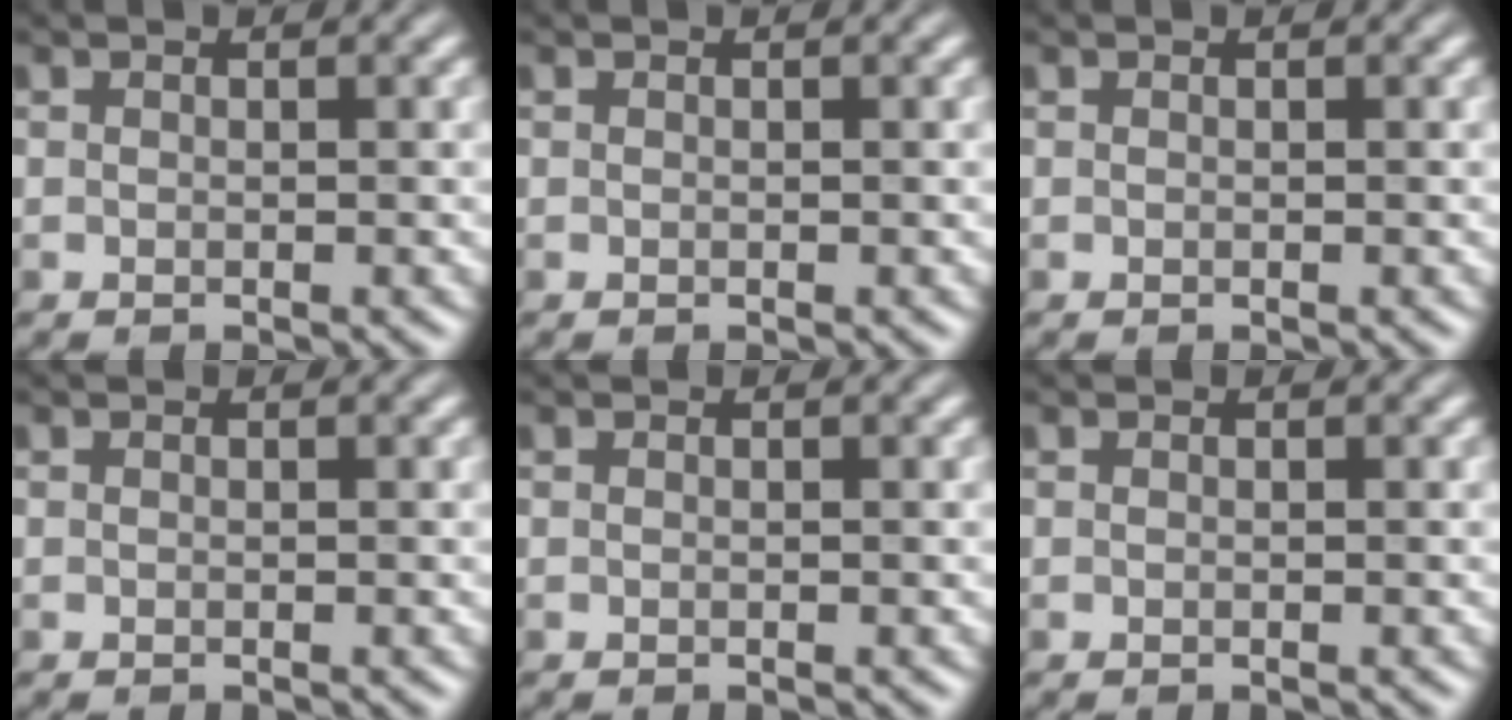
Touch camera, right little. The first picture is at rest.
{"total": 0.0}
{"total": 0.0}
{"total": 0.0}
{"total": 0.0}
{"total": 0.0}